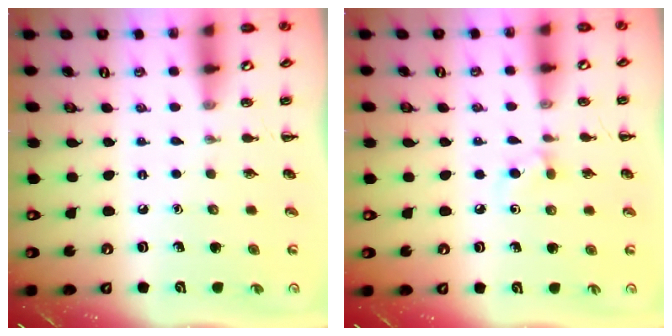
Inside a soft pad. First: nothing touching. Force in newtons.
{"total": 4.7, "press": 4.3, "slide": 1.8}